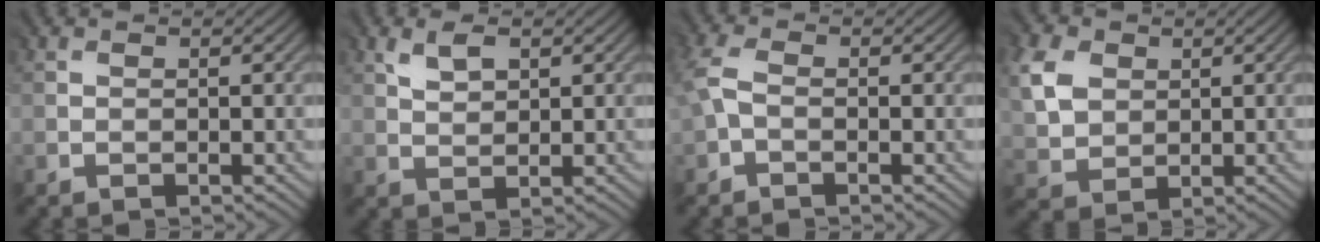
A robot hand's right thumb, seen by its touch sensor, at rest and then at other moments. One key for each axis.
{"total": 2.8, "fx": 1.7, "fy": 1.5, "fz": 1.5, "tx": -0.038, "ty": 0.003, "tz": 0.035}
{"total": 3.4, "fx": -0.4, "fy": 2.1, "fz": 2.6, "tx": -0.077, "ty": 0.006, "tz": -0.017}
{"total": 5.4, "fx": 1.9, "fy": 4.5, "fz": 2.5, "tx": -0.089, "ty": 0.007, "tz": 0.035}